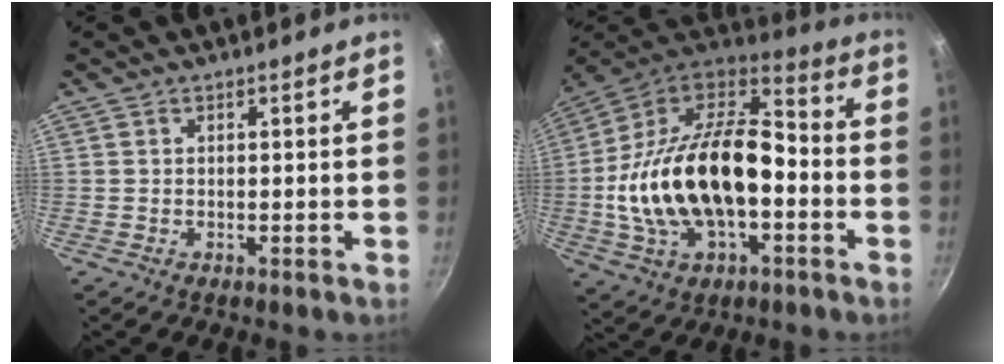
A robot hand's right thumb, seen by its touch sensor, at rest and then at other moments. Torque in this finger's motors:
{"motor_torque": [0.96, 3.18, 1.48, -1.29, 0.50]}